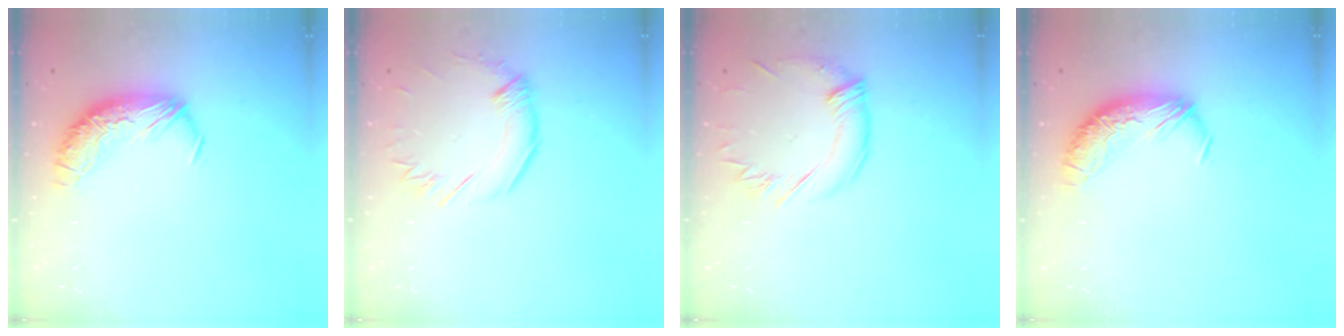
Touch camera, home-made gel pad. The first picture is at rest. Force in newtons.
{"total": 0.8, "press": 0.7, "slide": 0.4}
{"total": 1.3, "press": 0.3, "slide": 1.3}
{"total": 0.0}